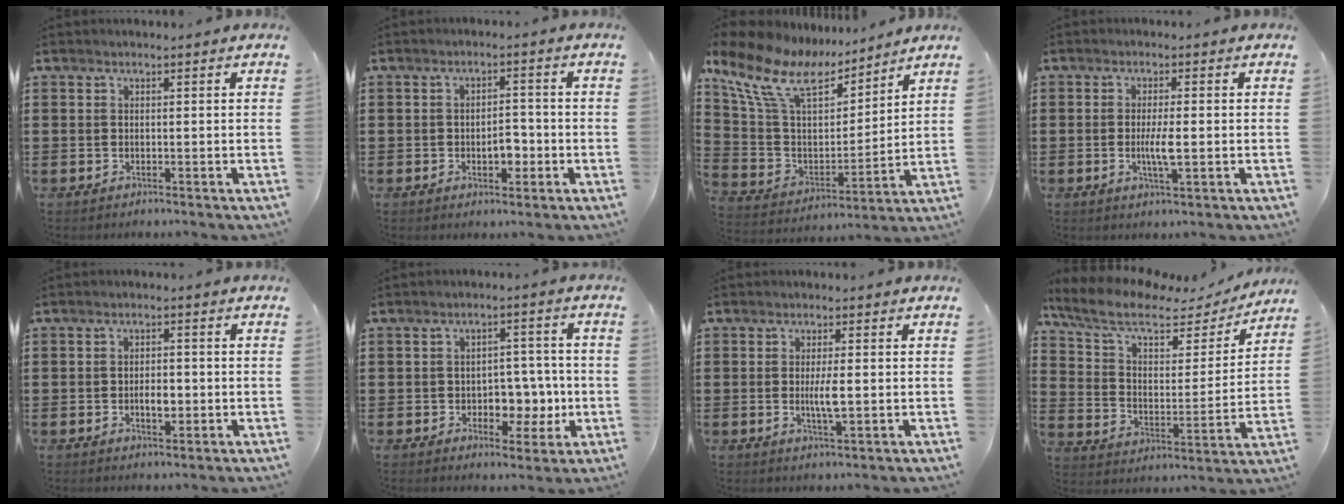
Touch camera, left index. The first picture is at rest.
{"total": 3.9, "force": [-1.0, 2.0, 3.1], "torque": [-0.051, 0.001, -0.021]}
{"total": 13.1, "force": [9.9, 4.8, 7.1], "torque": [-0.184, -0.053, 0.174]}
{"total": 4.0, "force": [-0.4, 0.6, 4.0], "torque": [-0.077, -0.004, -0.009]}
{"total": 3.3, "force": [-0.5, 1.5, 2.9], "torque": [-0.047, -0.001, -0.012]}
{"total": 5.6, "force": [-1.0, 4.3, 3.4], "torque": [-0.057, 0.004, -0.022]}
{"total": 3.9, "force": [-0.1, 0.7, 3.8], "torque": [-0.076, -0.005, -0.005]}
{"total": 9.3, "force": [6.7, 3.5, 5.5], "torque": [-0.132, -0.030, 0.113]}